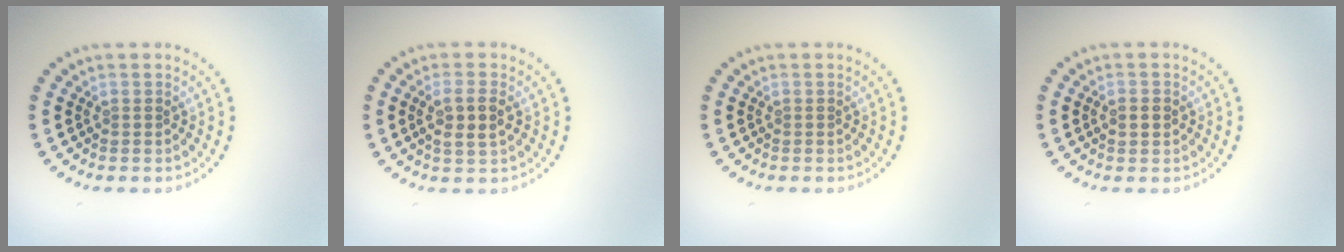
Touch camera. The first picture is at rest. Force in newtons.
{"total": 2.6, "press": 2.4, "slide": 0.9}
{"total": 0.0}
{"total": 1.9, "press": 1.9, "slide": 0.2}